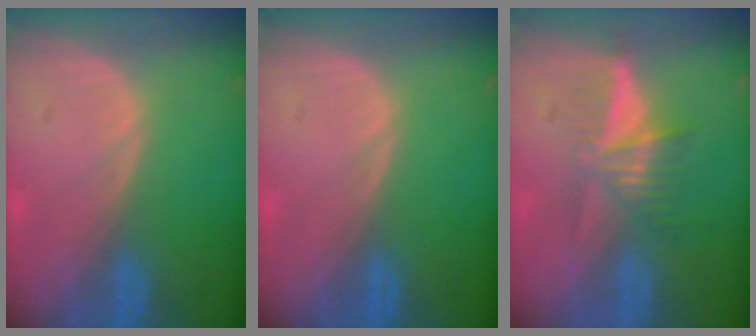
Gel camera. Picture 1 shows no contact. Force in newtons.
{"total": 0.0}
{"total": 5.5, "press": 5.0, "slide": 2.2}